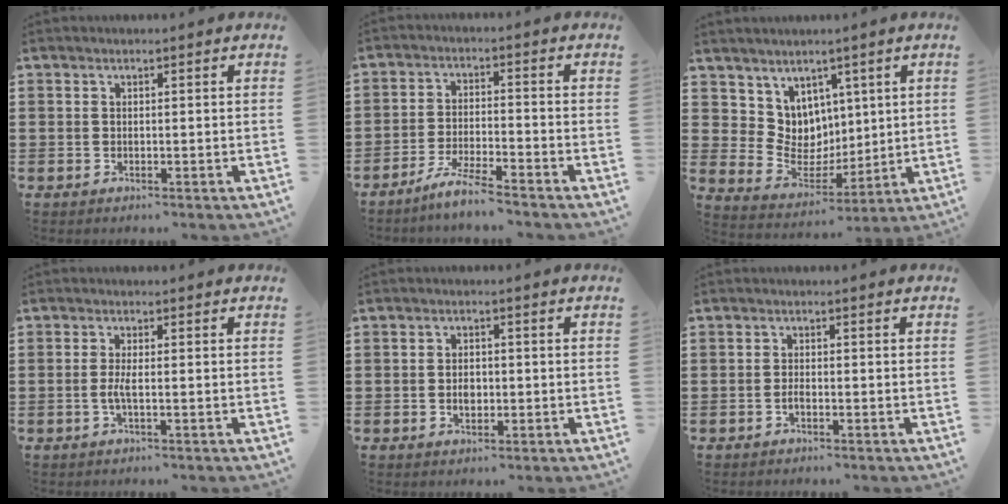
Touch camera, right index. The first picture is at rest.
{"total": 5.0, "force": [-4.5, -0.4, 2.0], "torque": [-0.047, -0.009, -0.089]}
{"total": 4.3, "force": [3.6, 2.5, 0.3], "torque": [-0.020, -0.004, 0.069]}
{"total": 2.3, "force": [-0.6, 0.2, 2.2], "torque": [-0.056, -0.007, -0.017]}
{"total": 2.5, "force": [-0.4, 1.6, 1.9], "torque": [-0.031, 0.001, -0.009]}
{"total": 1.1, "force": [-0.7, 0.3, 0.9], "torque": [-0.020, -0.005, -0.010]}